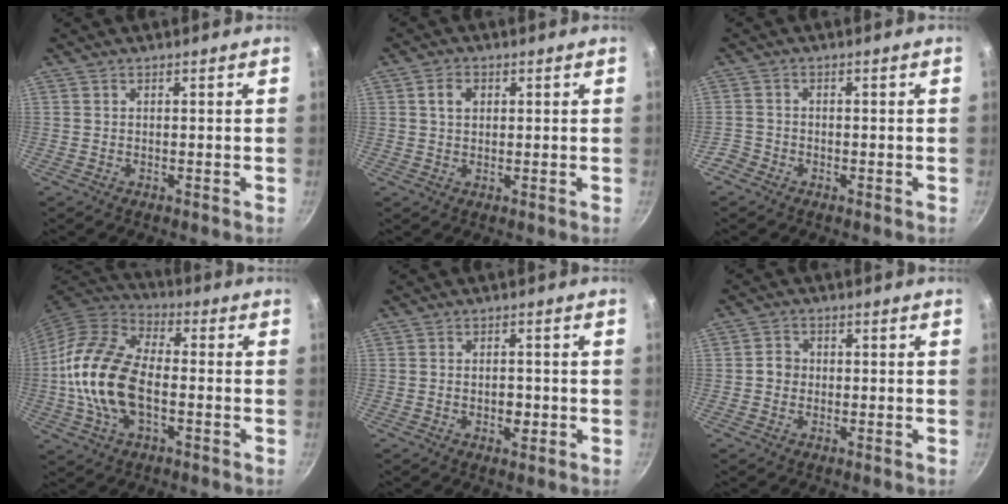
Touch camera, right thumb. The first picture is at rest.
{"total": 3.5, "force": [1.1, 2.6, 2.1], "torque": [-0.027, 0.002, 0.017]}
{"total": 2.6, "force": [-1.8, 1.8, 0.5], "torque": [-0.007, 0.017, -0.037]}
{"total": 18.2, "force": [-2.3, 10.4, 14.7], "torque": [-0.270, 0.032, -0.057]}
{"total": 3.1, "force": [-0.8, 2.0, 2.3], "torque": [-0.026, 0.004, -0.013]}
{"total": 2.9, "force": [-0.3, 2.7, 1.1], "torque": [-0.002, 0.008, -0.010]}